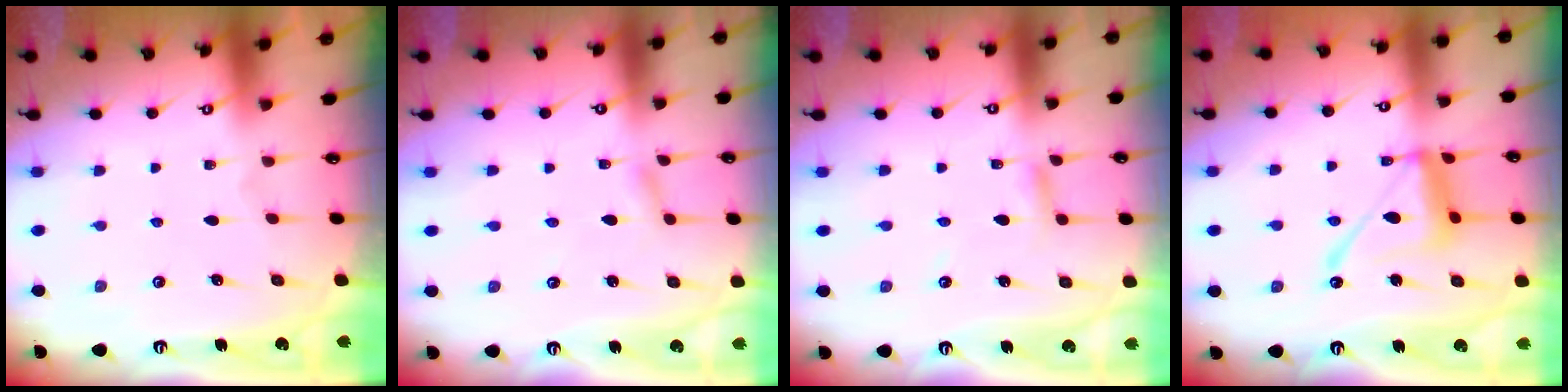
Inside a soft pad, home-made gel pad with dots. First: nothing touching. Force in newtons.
{"total": 1.5, "press": 1.5, "slide": 0.2}
{"total": 4.8, "press": 4.7, "slide": 0.3}
{"total": 13.5, "press": 13.4, "slide": 1.1}